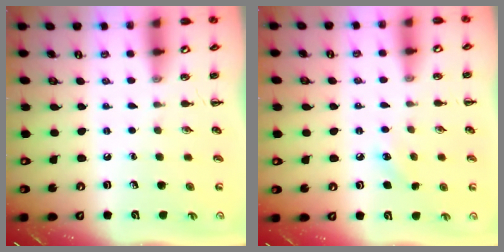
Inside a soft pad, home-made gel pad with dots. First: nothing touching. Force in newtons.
{"total": 6.2, "press": 6.0, "slide": 1.8}